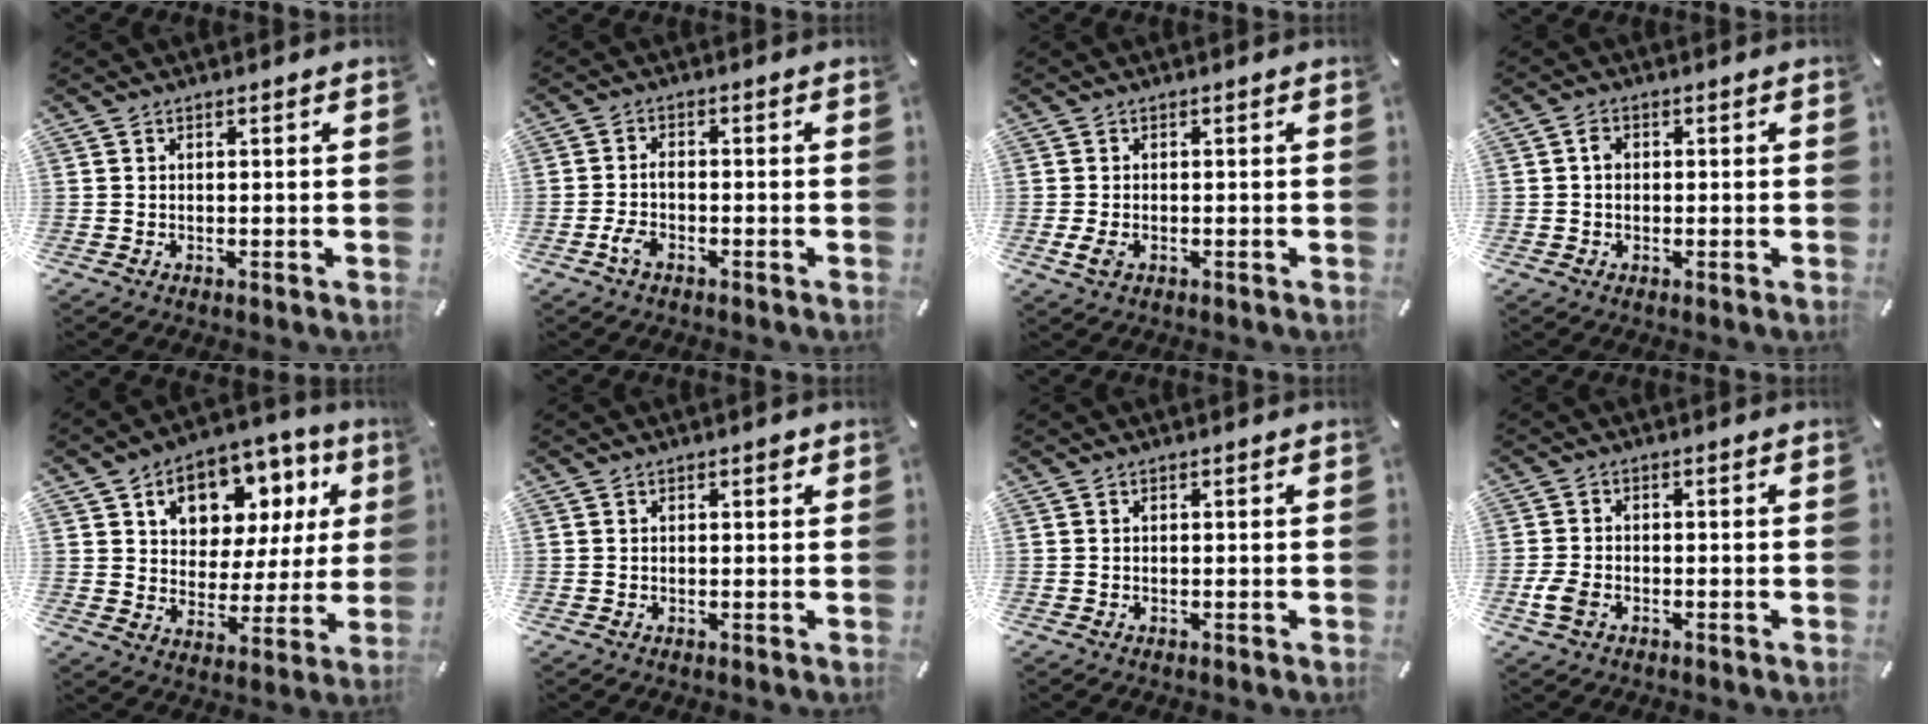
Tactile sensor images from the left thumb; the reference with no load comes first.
{"total": 2.9, "force": [-1.5, 1.4, 2.0], "torque": [-0.048, 0.005, -0.032]}
{"total": 2.2, "force": [-0.8, 1.3, 1.7], "torque": [-0.040, -0.005, -0.015]}
{"total": 2.1, "force": [0.1, 1.7, 1.3], "torque": [-0.027, 0.007, -0.001]}
{"total": 13.2, "force": [6.0, 9.9, 6.3], "torque": [-0.099, -0.027, 0.107]}
{"total": 1.1, "force": [0.5, 0.6, 0.7], "torque": [-0.007, 0.002, 0.005]}
{"total": 0.0}
{"total": 4.2, "force": [-1.6, 2.7, 2.8], "torque": [-0.071, 0.000, -0.033]}